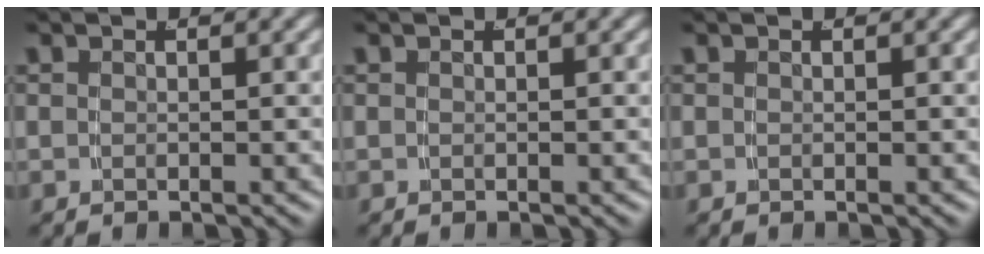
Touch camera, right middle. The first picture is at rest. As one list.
[{"total": 0.0}, {"total": 0.0}]